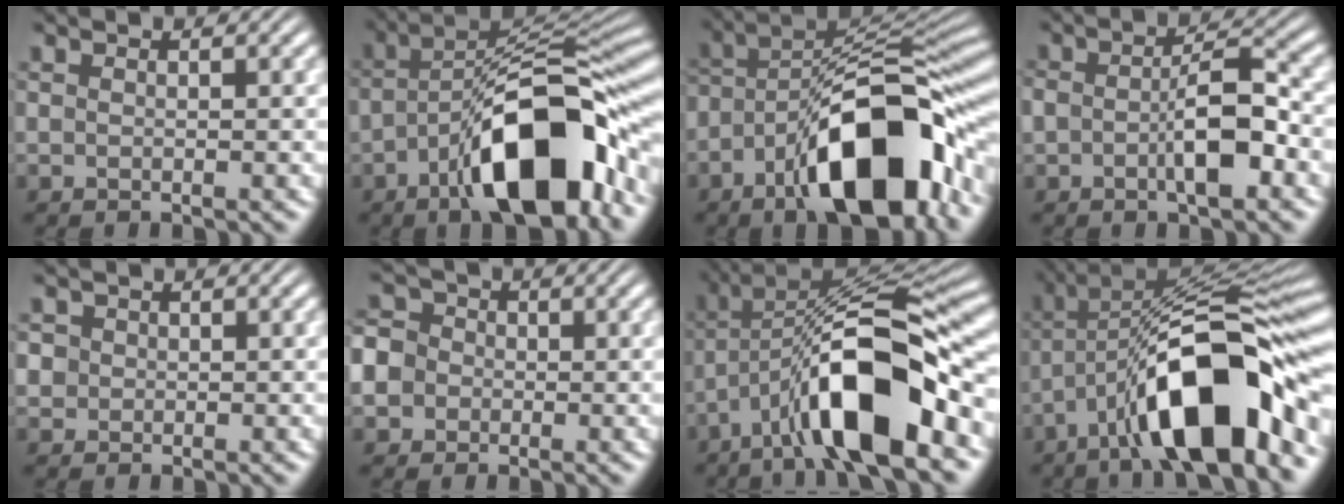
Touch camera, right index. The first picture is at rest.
{"total": 12.2, "force": [-3.1, 4.9, 10.7], "torque": [-0.161, -0.014, -0.042]}
{"total": 13.2, "force": [-4.0, 5.8, 11.1], "torque": [-0.165, -0.017, -0.055]}
{"total": 4.7, "force": [-1.0, 1.9, 4.2], "torque": [-0.070, 0.001, -0.019]}
{"total": 2.4, "force": [0.2, 2.3, 0.7], "torque": [-0.031, -0.010, 0.007]}
{"total": 6.8, "force": [-0.5, 6.3, 2.6], "torque": [-0.070, -0.017, -0.013]}
{"total": 11.9, "force": [-1.7, 4.7, 10.8], "torque": [-0.173, -0.010, -0.017]}
{"total": 13.4, "force": [-2.4, 5.4, 12.1], "torque": [-0.189, -0.010, -0.025]}